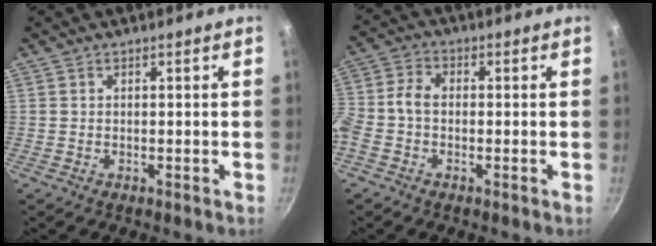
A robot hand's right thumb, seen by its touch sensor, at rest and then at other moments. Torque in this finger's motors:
{"motor_torque": [2.27, 2.74, 1.47, -0.94, 0.62]}